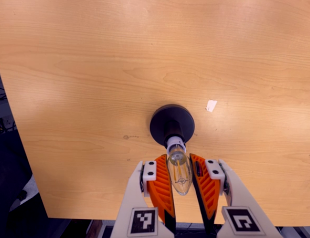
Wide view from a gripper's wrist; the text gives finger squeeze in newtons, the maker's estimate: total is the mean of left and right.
{"total": 14.4, "left": 16.1, "right": 12.7}